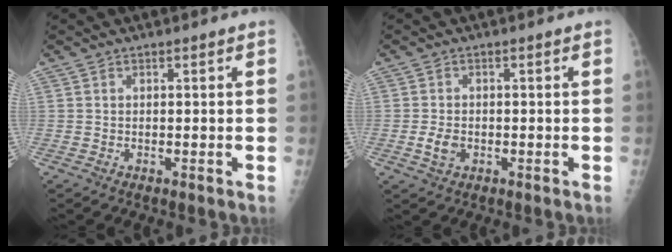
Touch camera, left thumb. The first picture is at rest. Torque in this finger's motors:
{"motor_torque": [-0.46, 0.23, 0.22, 0.07, 0.04]}